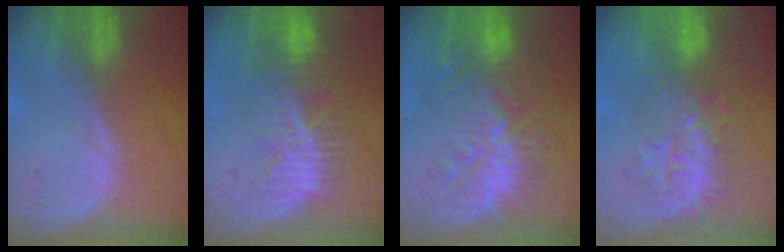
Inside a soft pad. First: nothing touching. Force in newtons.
{"total": 10.1, "press": 8.6, "slide": 5.2}
{"total": 11.0, "press": 9.9, "slide": 4.7}
{"total": 8.2, "press": 7.9, "slide": 2.2}